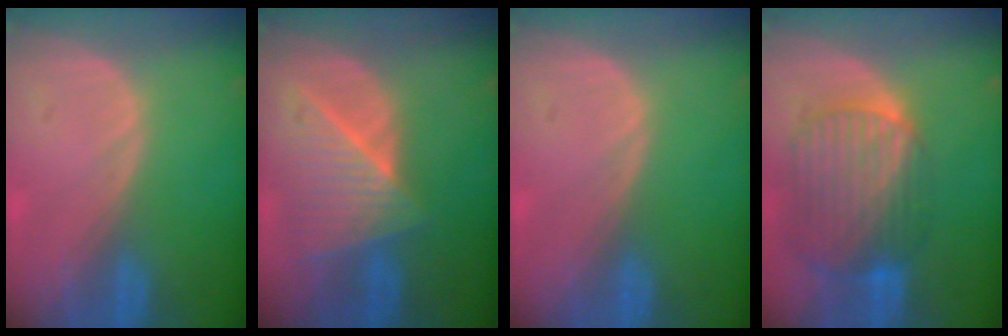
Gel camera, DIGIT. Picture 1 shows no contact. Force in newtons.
{"total": 7.7, "press": 7.2, "slide": 2.7}
{"total": 0.0}
{"total": 10.3, "press": 8.7, "slide": 5.6}